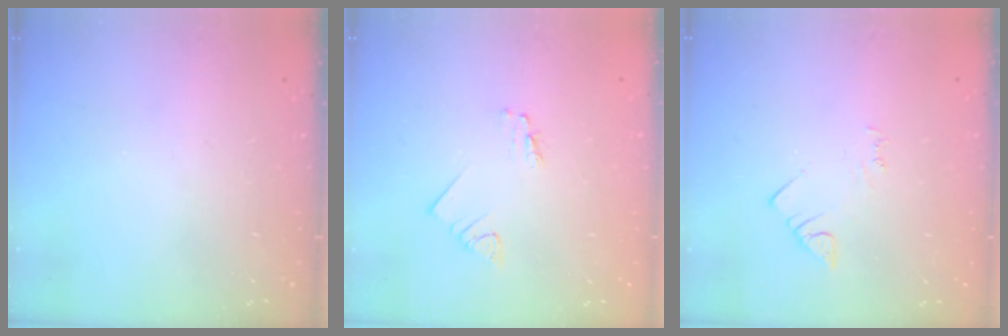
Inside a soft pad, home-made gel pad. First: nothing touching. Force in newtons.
{"total": 1.2, "press": 1.2, "slide": 0.1}
{"total": 2.5, "press": 2.5, "slide": 0.4}